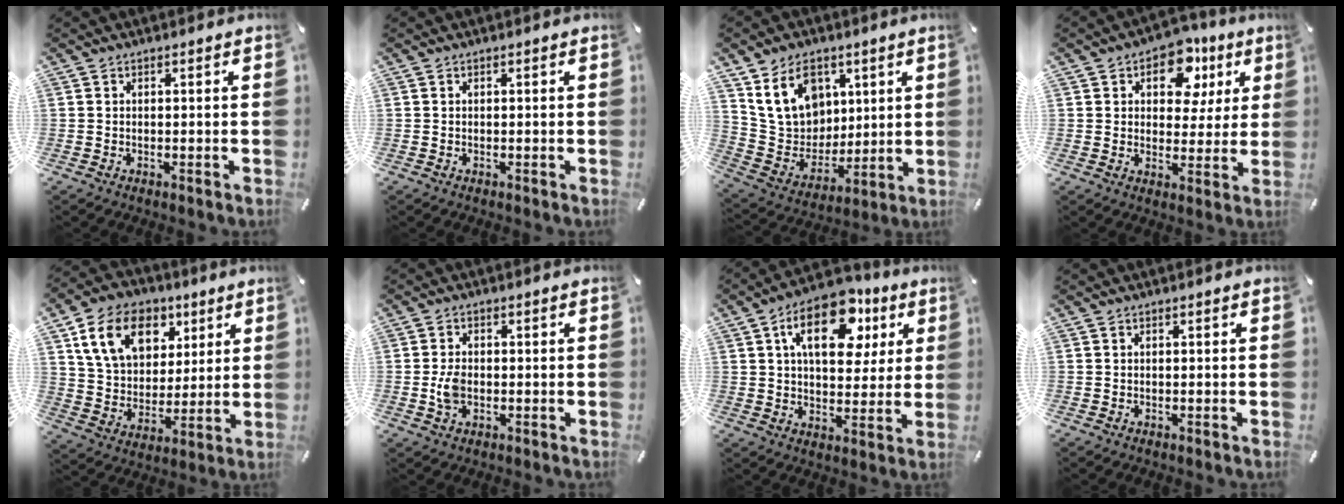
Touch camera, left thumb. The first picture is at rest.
{"total": 0.0}
{"total": 15.7, "force": [6.8, 12.6, 6.5], "torque": [-0.110, -0.025, 0.141]}
{"total": 11.1, "force": [5.0, 7.6, 6.3], "torque": [-0.081, -0.016, 0.085]}
{"total": 14.8, "force": [7.1, 11.0, 6.9], "torque": [-0.139, -0.014, 0.136]}
{"total": 4.3, "force": [-0.5, 2.8, 3.2], "torque": [-0.070, 0.002, -0.013]}
{"total": 17.0, "force": [7.5, 9.8, 11.6], "torque": [-0.172, -0.018, 0.126]}
{"total": 0.0}